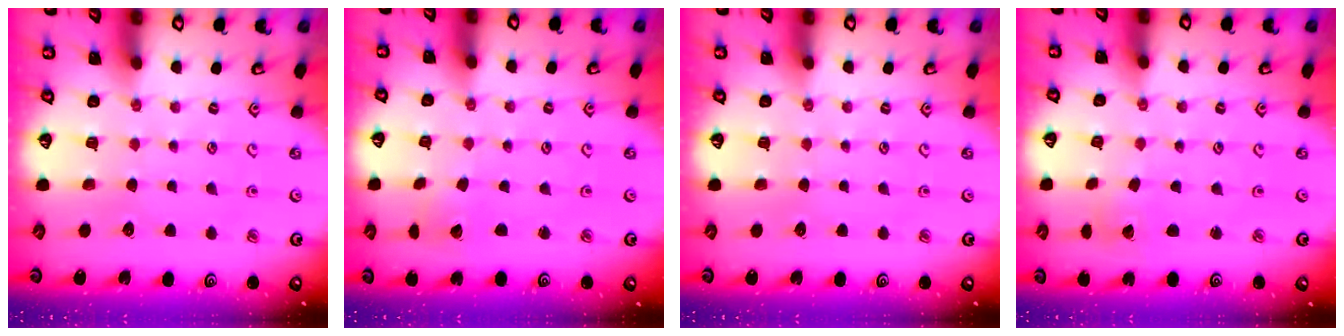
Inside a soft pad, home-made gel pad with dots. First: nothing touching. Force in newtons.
{"total": 2.4, "press": 2.4, "slide": 0.2}
{"total": 0.0}
{"total": 1.7, "press": 1.7, "slide": 0.1}